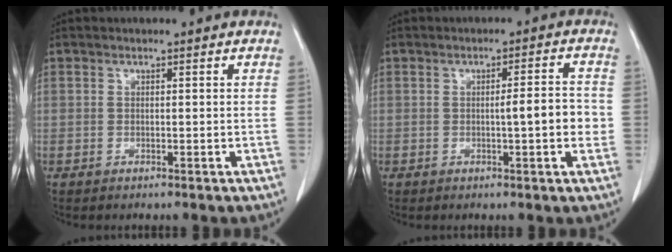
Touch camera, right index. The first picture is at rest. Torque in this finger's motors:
{"motor_torque": [0.11, 0.00, 0.12, 0.05]}